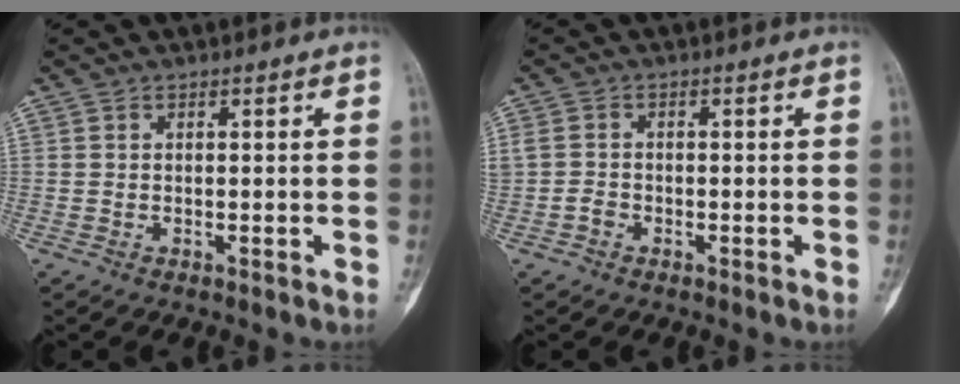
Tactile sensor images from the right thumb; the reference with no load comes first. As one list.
[{"total": 2.4, "force": [-1.0, 1.9, 0.9], "torque": [-0.018, 0.014, -0.018]}]